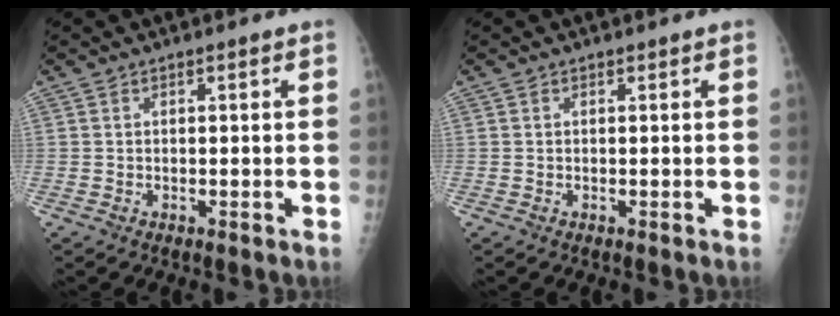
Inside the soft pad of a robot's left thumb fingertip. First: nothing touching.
{"total": 0.0}